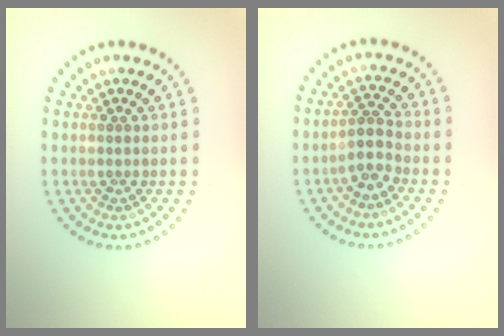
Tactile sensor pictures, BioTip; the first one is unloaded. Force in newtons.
{"total": 2.2, "press": 1.7, "slide": 1.4}